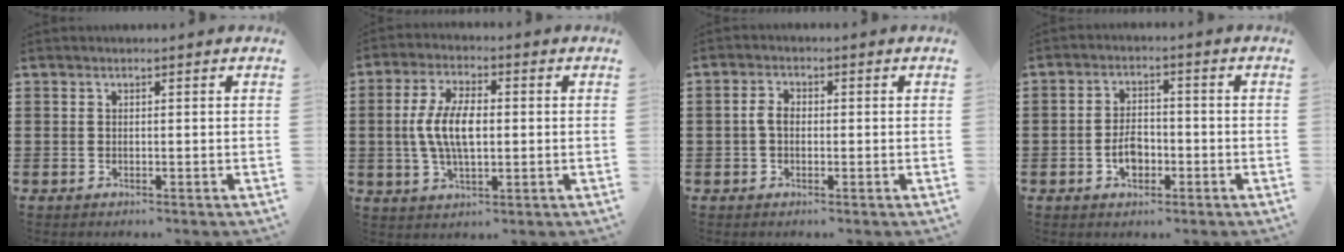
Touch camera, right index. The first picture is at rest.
{"total": 7.8, "force": [0.0, 3.4, 7.1], "torque": [-0.158, 0.003, -0.008]}
{"total": 2.6, "force": [-0.2, 1.6, 2.0], "torque": [-0.046, 0.003, -0.007]}
{"total": 4.2, "force": [-1.5, 2.7, 2.9], "torque": [-0.046, 0.004, -0.029]}